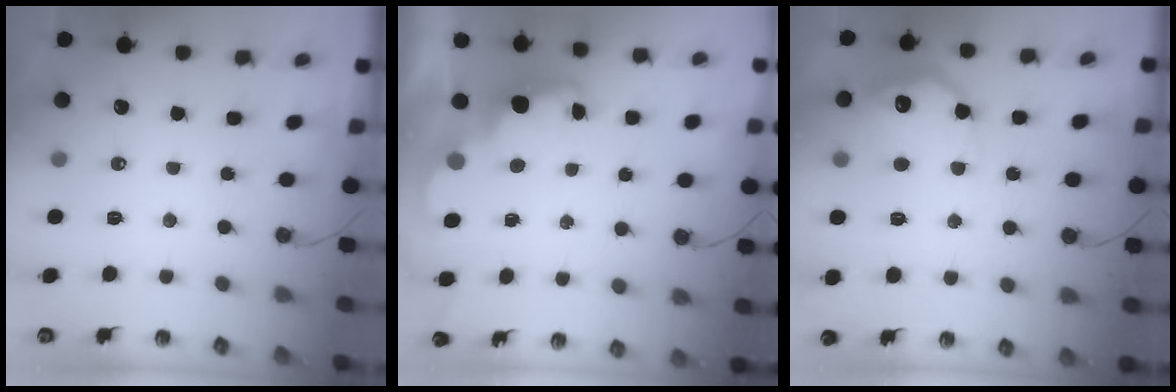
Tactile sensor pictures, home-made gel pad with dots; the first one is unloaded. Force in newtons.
{"total": 2.4, "press": 2.3, "slide": 0.7}
{"total": 14.8, "press": 14.8, "slide": 0.7}